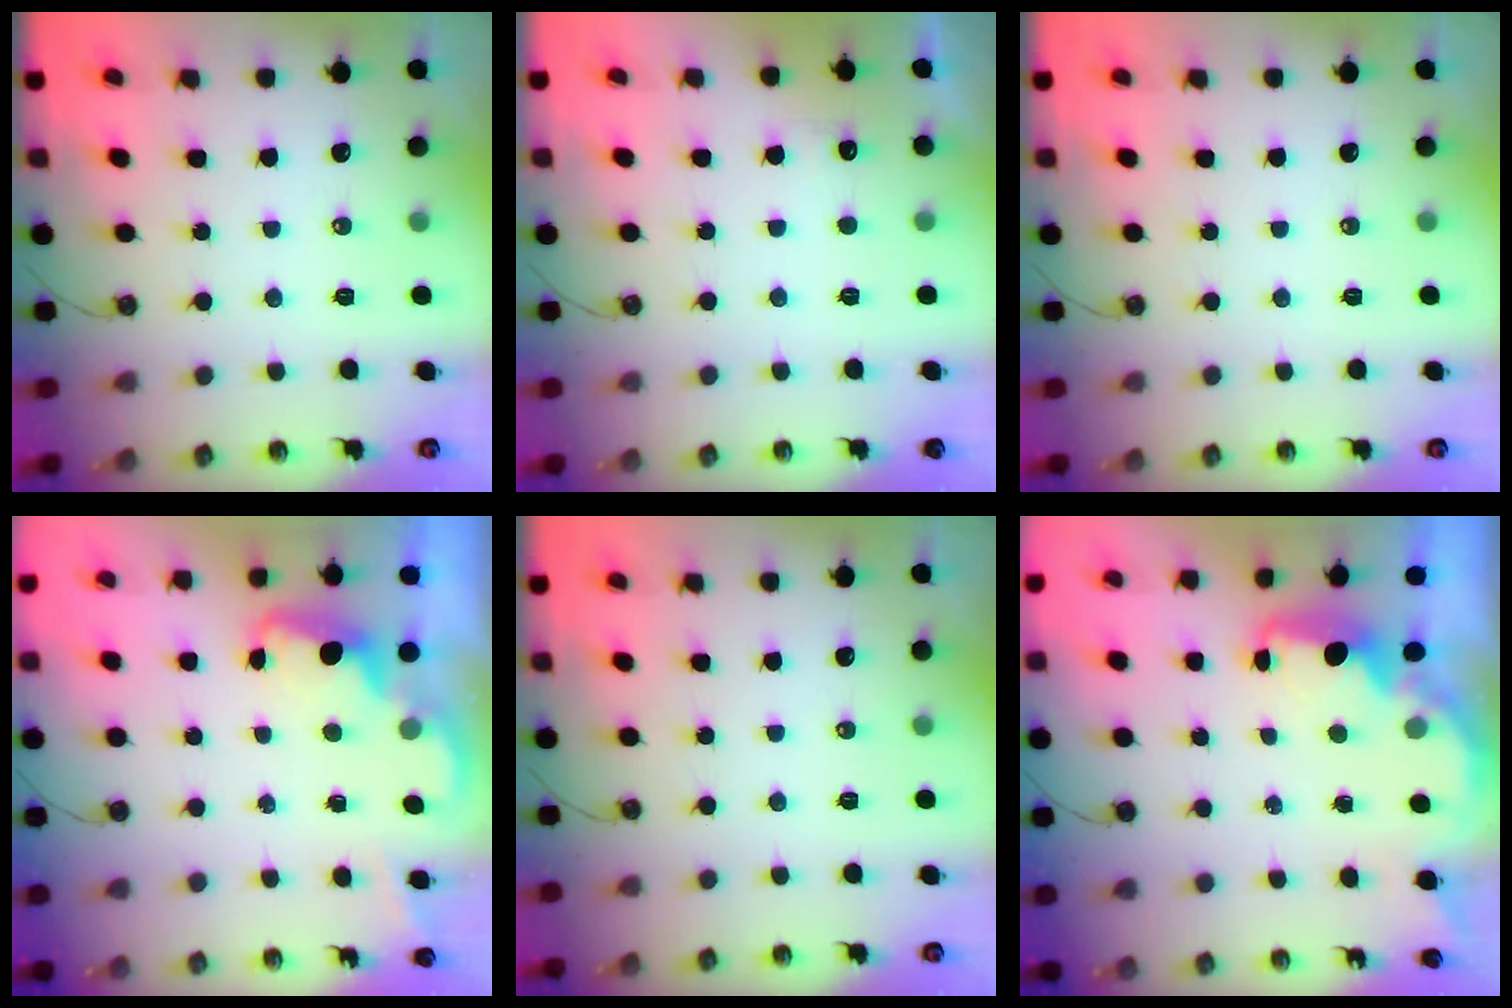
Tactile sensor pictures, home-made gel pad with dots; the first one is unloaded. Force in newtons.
{"total": 4.6, "press": 4.5, "slide": 1.2}
{"total": 0.0}
{"total": 2.2, "press": 2.2, "slide": 0.5}
{"total": 0.0}
{"total": 3.8, "press": 3.8, "slide": 0.5}